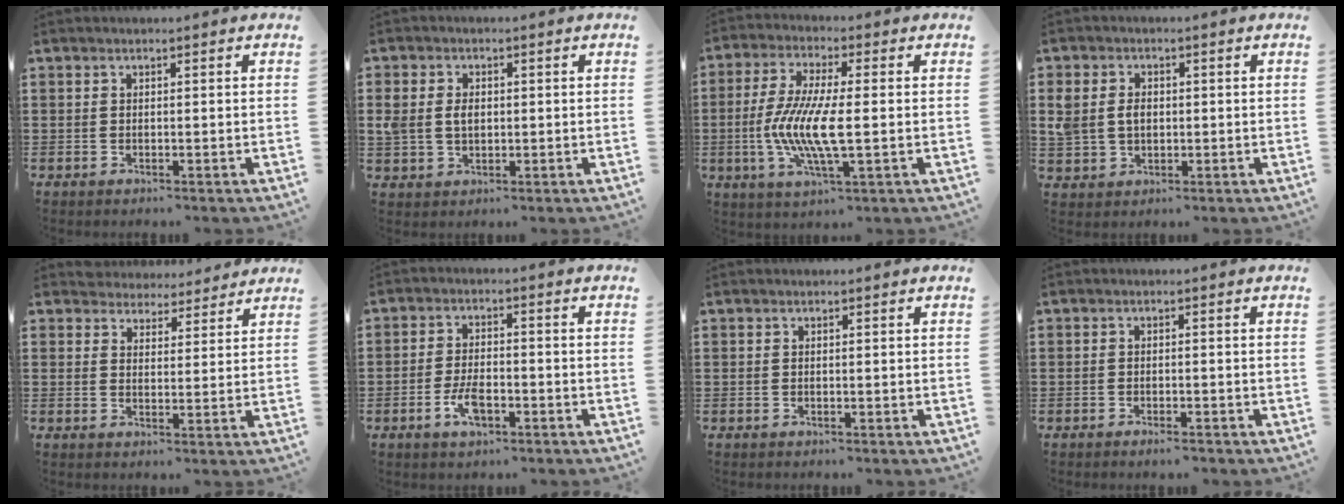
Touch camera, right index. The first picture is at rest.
{"total": 3.5, "force": [0.3, 2.5, 2.4], "torque": [-0.059, 0.007, 0.001]}
{"total": 9.0, "force": [-1.5, 2.0, 8.7], "torque": [-0.191, -0.016, -0.036]}
{"total": 3.6, "force": [0.3, 2.9, 2.2], "torque": [-0.065, 0.005, -0.001]}
{"total": 3.5, "force": [3.3, 1.0, -0.6], "torque": [-0.006, -0.009, 0.064]}
{"total": 4.7, "force": [-2.1, 2.1, 3.7], "torque": [-0.083, 0.000, -0.043]}
{"total": 0.0}
{"total": 1.4, "force": [-1.2, -0.1, 0.6], "torque": [-0.015, -0.006, -0.022]}